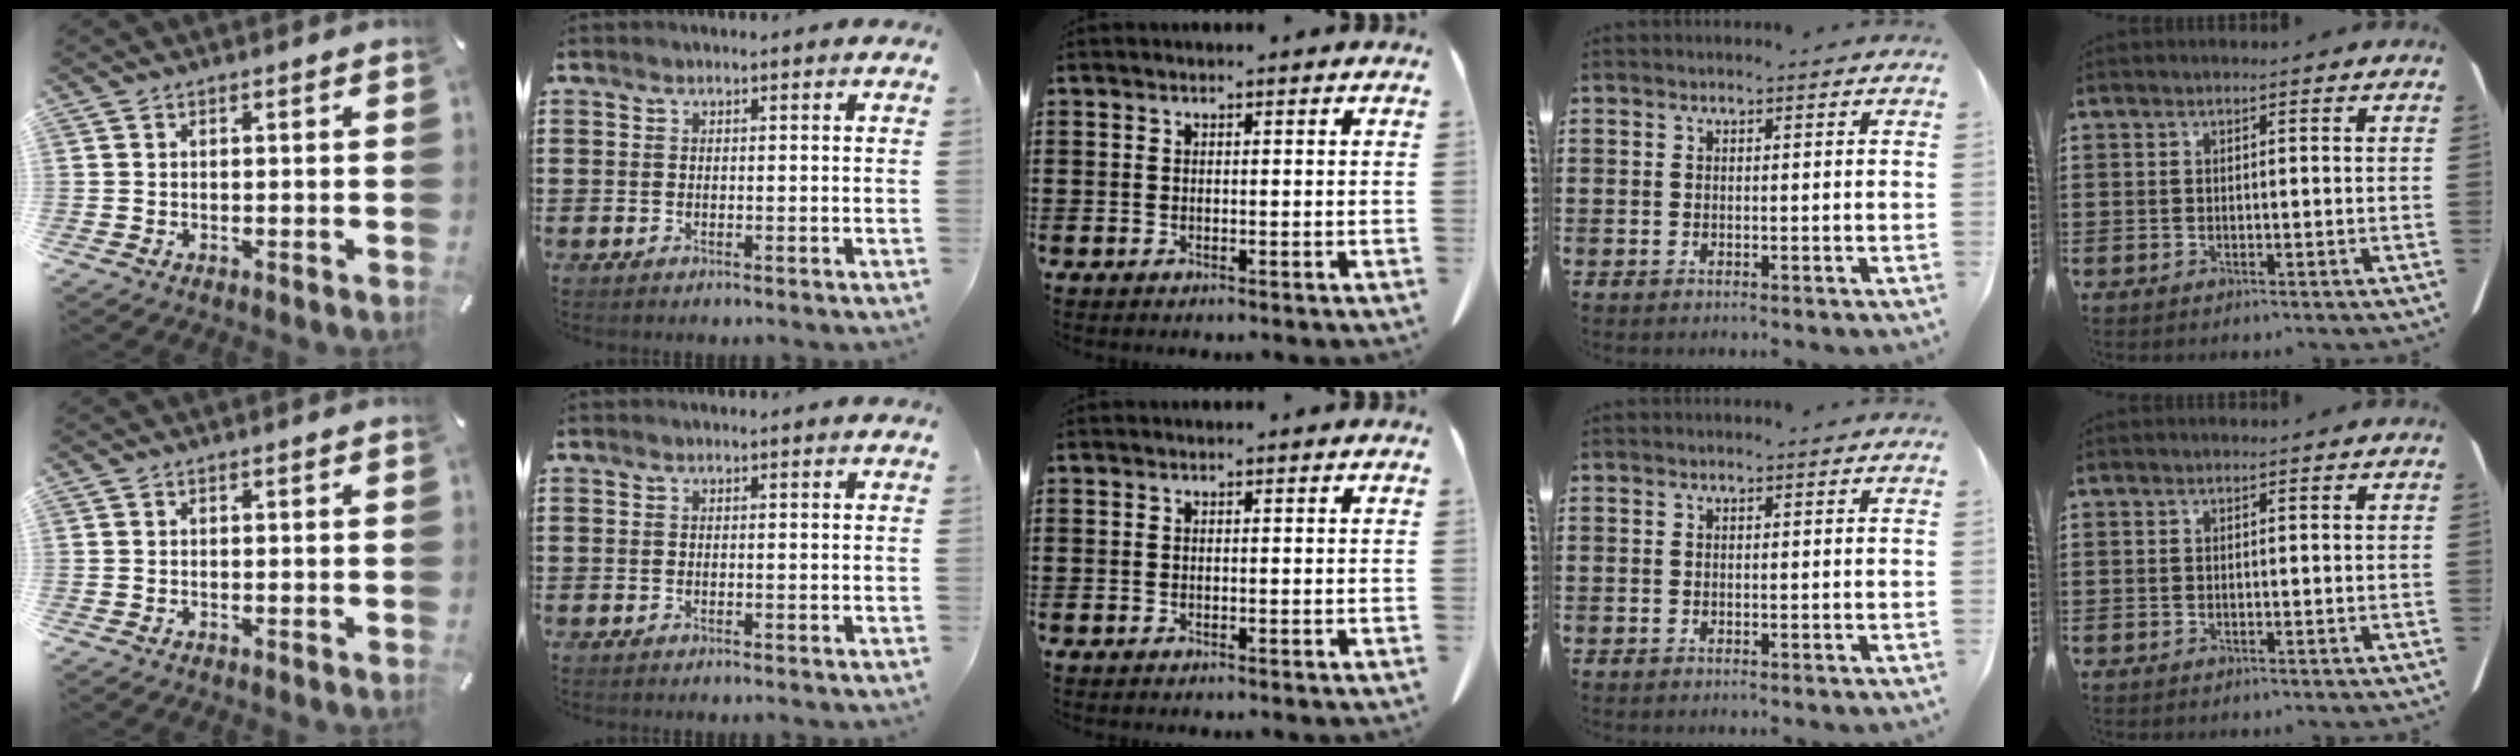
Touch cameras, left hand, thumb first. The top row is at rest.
{}